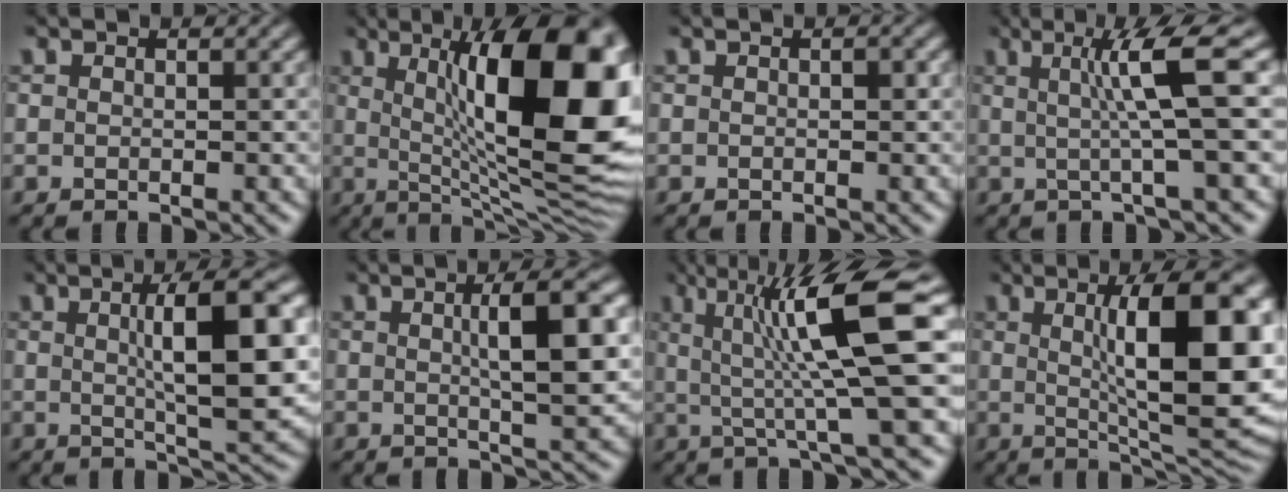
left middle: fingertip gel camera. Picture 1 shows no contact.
{"total": 17.1, "force": [3.4, 5.7, 15.7], "torque": [-0.204, 0.009, 0.044]}
{"total": 0.7, "force": [0.2, 0.4, 0.6], "torque": [-0.006, 0.000, 0.001]}
{"total": 5.9, "force": [1.0, 0.5, 5.8], "torque": [-0.095, 0.007, 0.019]}
{"total": 9.2, "force": [1.3, 2.2, 8.8], "torque": [-0.114, 0.007, 0.022]}
{"total": 6.6, "force": [1.2, 1.5, 6.3], "torque": [-0.083, 0.012, 0.016]}
{"total": 10.7, "force": [2.1, 1.7, 10.3], "torque": [-0.147, 0.004, 0.035]}
{"total": 12.4, "force": [1.7, 3.2, 11.9], "torque": [-0.159, -0.001, 0.031]}